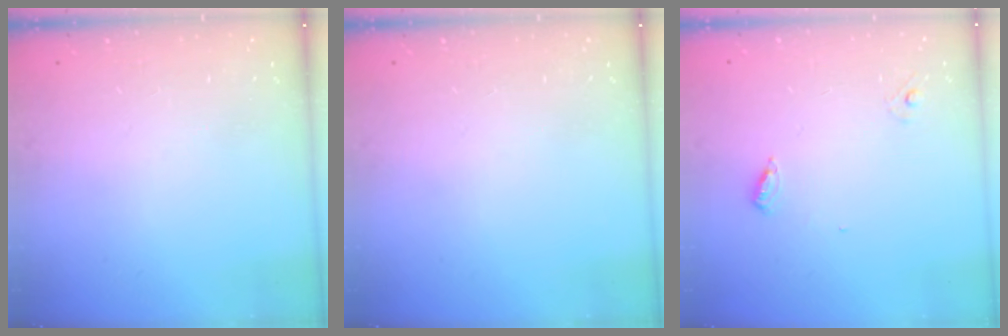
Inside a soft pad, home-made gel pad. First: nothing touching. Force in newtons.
{"total": 0.0}
{"total": 4.6, "press": 4.6, "slide": 0.4}